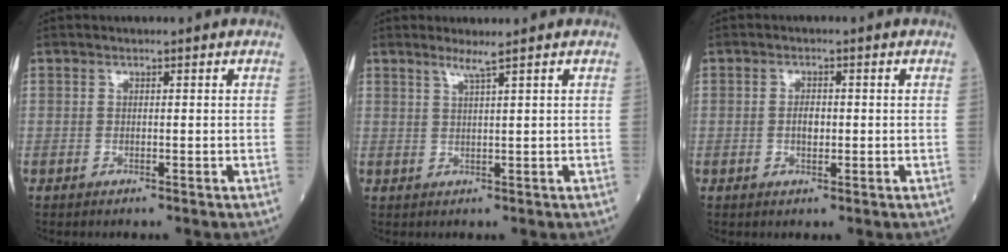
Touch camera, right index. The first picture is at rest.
{"total": 1.8, "force": [1.3, -0.6, 1.1], "torque": [-0.030, -0.005, 0.030]}
{"total": 2.0, "force": [-0.2, 1.0, 1.7], "torque": [-0.032, 0.001, -0.002]}